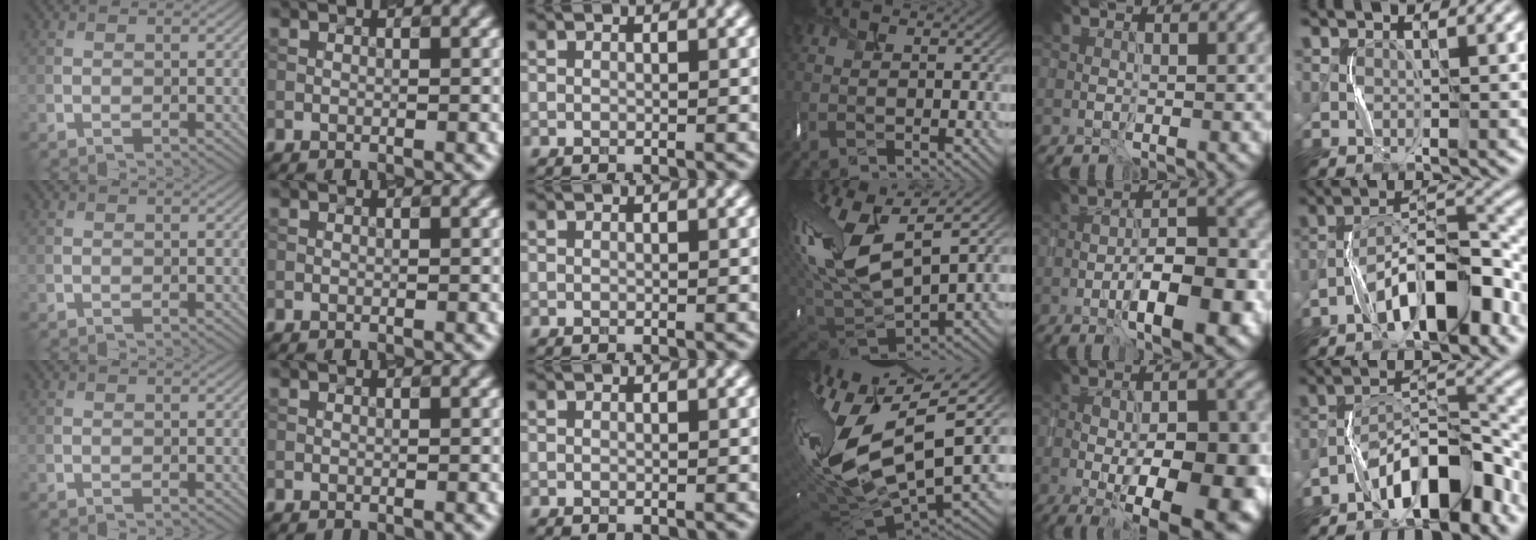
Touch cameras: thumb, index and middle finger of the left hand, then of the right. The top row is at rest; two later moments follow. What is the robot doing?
{"motion": "shake", "object": "box of matches"}